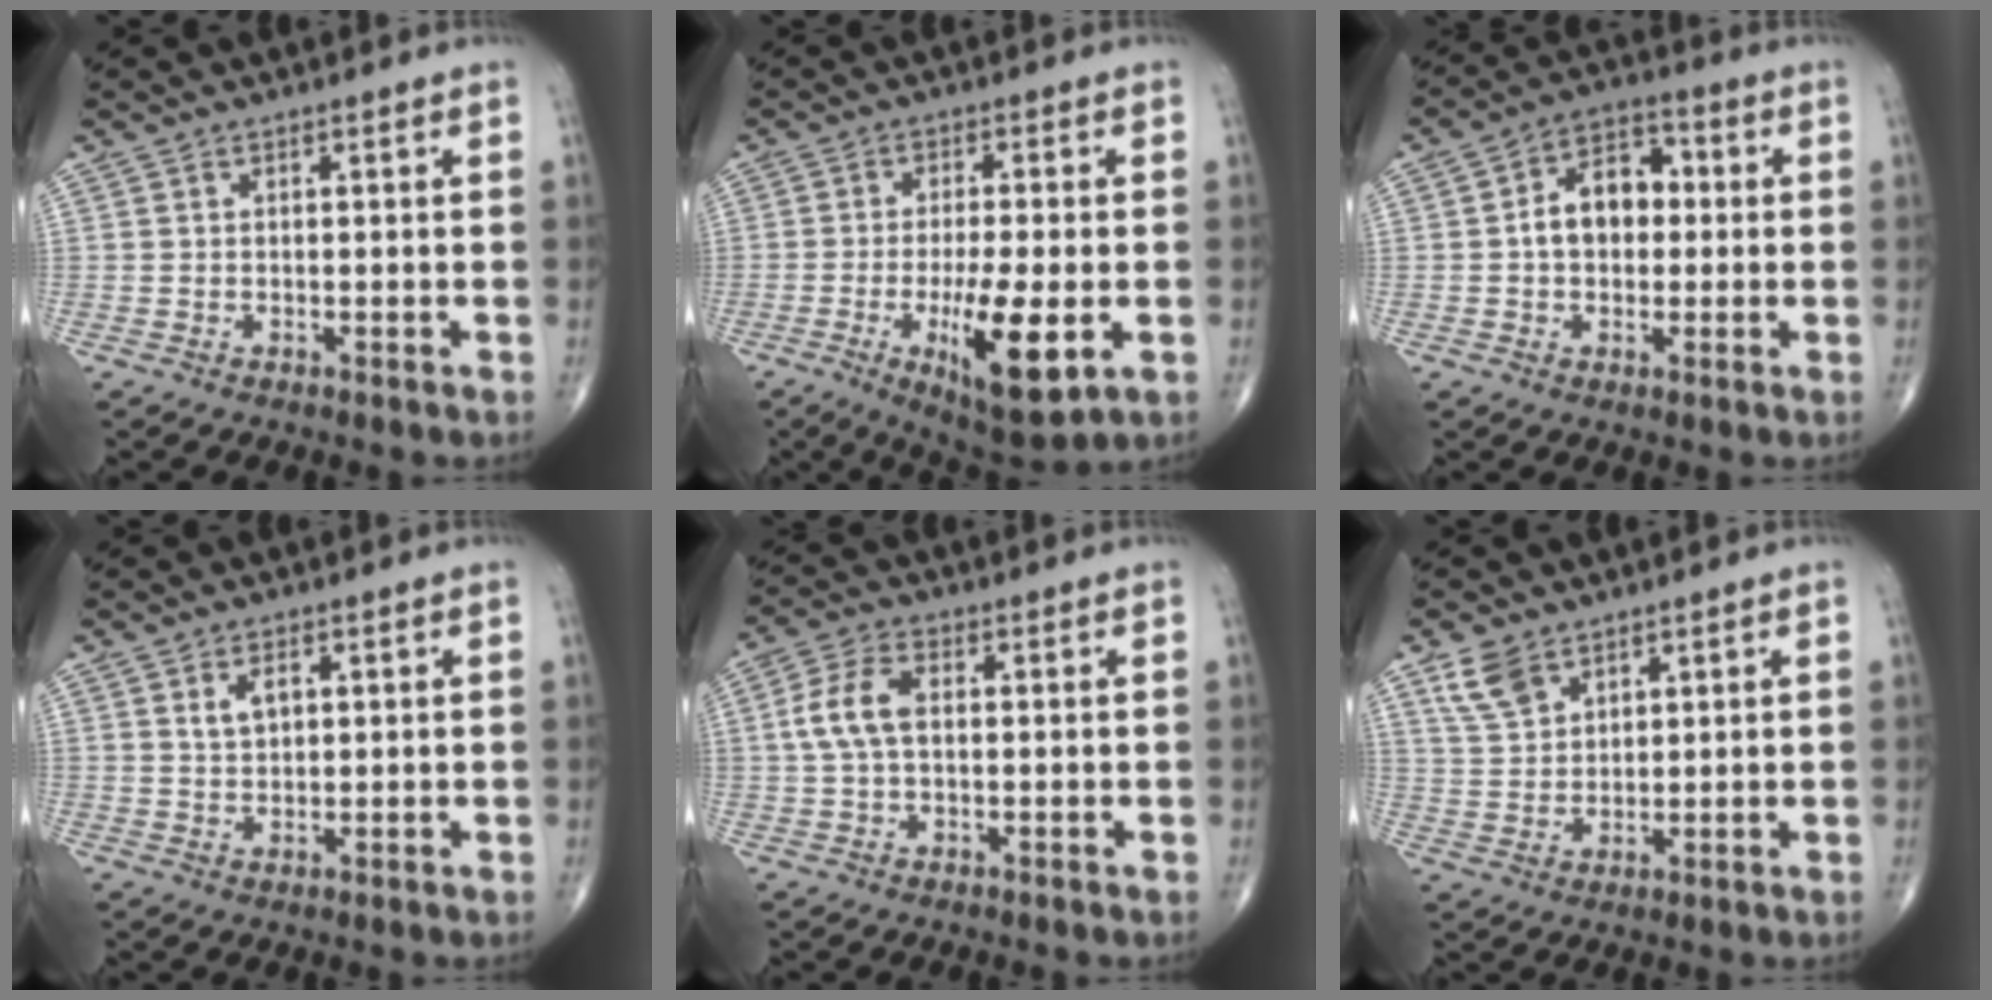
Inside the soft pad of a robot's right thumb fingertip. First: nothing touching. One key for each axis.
{"total": 13.3, "fx": -3.8, "fy": 3.8, "fz": 12.2, "tx": -0.199, "ty": -0.013, "tz": -0.055}
{"total": 9.5, "fx": 0.4, "fy": 6.6, "fz": 6.9, "tx": -0.086, "ty": 0.027, "tz": -0.003}
{"total": 3.3, "fx": 1.3, "fy": 1.9, "fz": 2.4, "tx": -0.037, "ty": -0.004, "tz": 0.025}
{"total": 7.1, "fx": 0.7, "fy": 4.0, "fz": 5.8, "tx": -0.127, "ty": 0.018, "tz": 0.011}
{"total": 5.9, "fx": 3.9, "fy": 3.5, "fz": 2.8, "tx": -0.045, "ty": -0.016, "tz": 0.084}